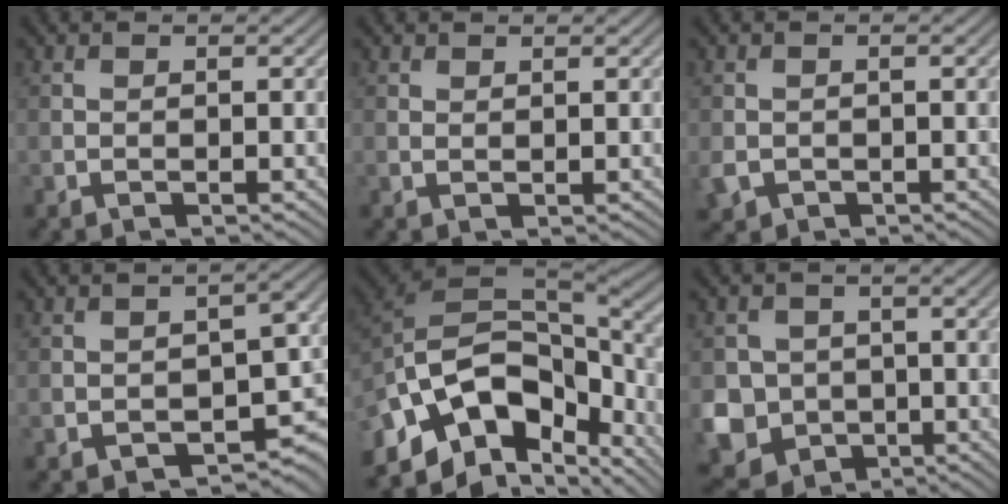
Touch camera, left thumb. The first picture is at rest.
{"total": 0.5, "force": [0.5, 0.1, 0.2], "torque": [-0.005, -0.002, 0.010]}
{"total": 2.2, "force": [-1.0, 1.7, 1.0], "torque": [-0.027, -0.013, -0.021]}
{"total": 6.6, "force": [-1.7, 4.2, 4.8], "torque": [-0.061, -0.018, -0.025]}
{"total": 15.0, "force": [-5.6, 8.1, 11.3], "torque": [-0.264, -0.013, -0.096]}
{"total": 8.4, "force": [-2.4, 7.8, 2.3], "torque": [-0.072, -0.026, -0.066]}